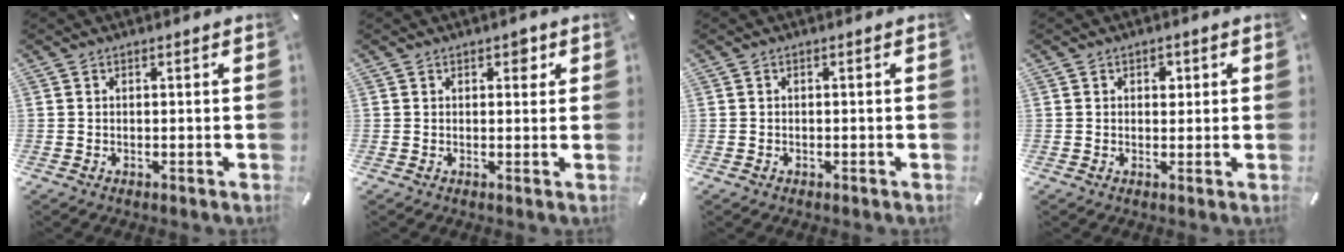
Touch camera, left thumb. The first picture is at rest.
{"total": 2.3, "force": [0.9, 1.5, 1.4], "torque": [-0.006, -0.003, 0.009]}
{"total": 0.8, "force": [-0.4, 0.6, 0.3], "torque": [-0.004, 0.002, -0.009]}
{"total": 2.1, "force": [0.5, 1.7, 1.1], "torque": [-0.001, -0.002, 0.002]}